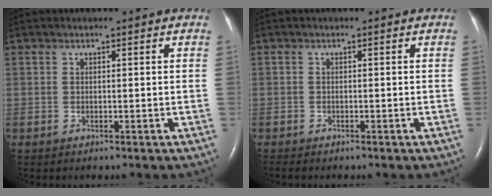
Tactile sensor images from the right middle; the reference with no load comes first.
{"total": 1.5, "force": [-1.3, 0.4, 0.7], "torque": [-0.011, -0.003, -0.015]}